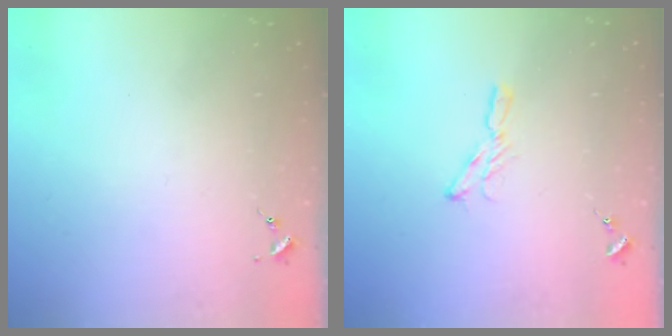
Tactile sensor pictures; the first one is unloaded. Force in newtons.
{"total": 5.7, "press": 5.7, "slide": 0.1}